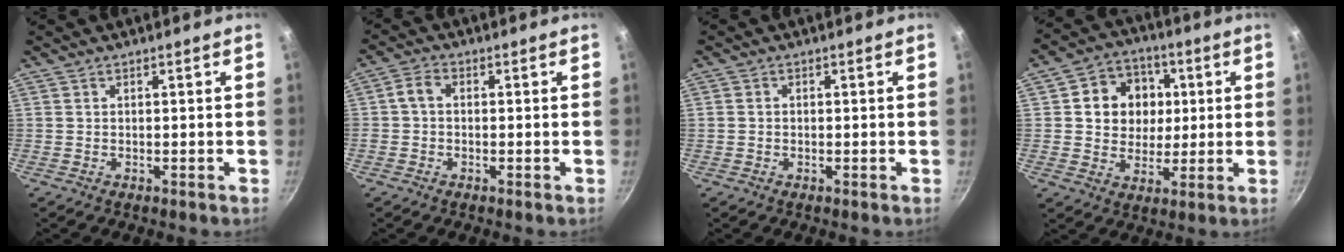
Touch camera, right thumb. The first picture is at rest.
{"total": 2.3, "force": [-0.2, 1.8, 1.4], "torque": [-0.029, 0.012, -0.007]}
{"total": 1.0, "force": [-0.2, 0.9, 0.4], "torque": [-0.008, 0.003, -0.005]}
{"total": 12.4, "force": [2.3, 10.7, 5.7], "torque": [-0.056, 0.005, 0.032]}